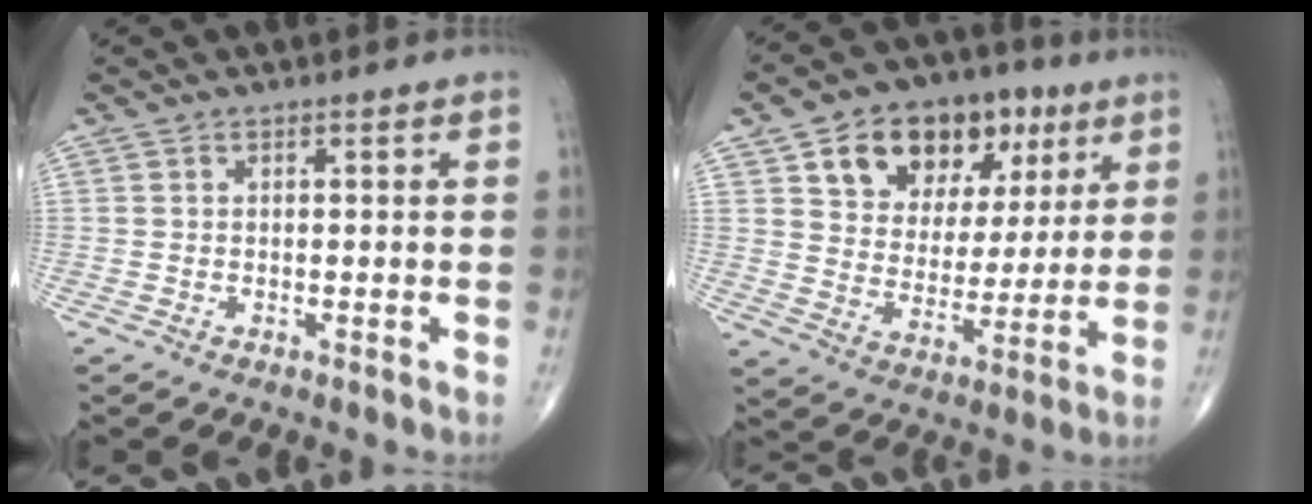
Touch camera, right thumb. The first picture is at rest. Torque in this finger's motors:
{"motor_torque": [-0.08, 1.45, 0.27, 0.25, 0.18]}